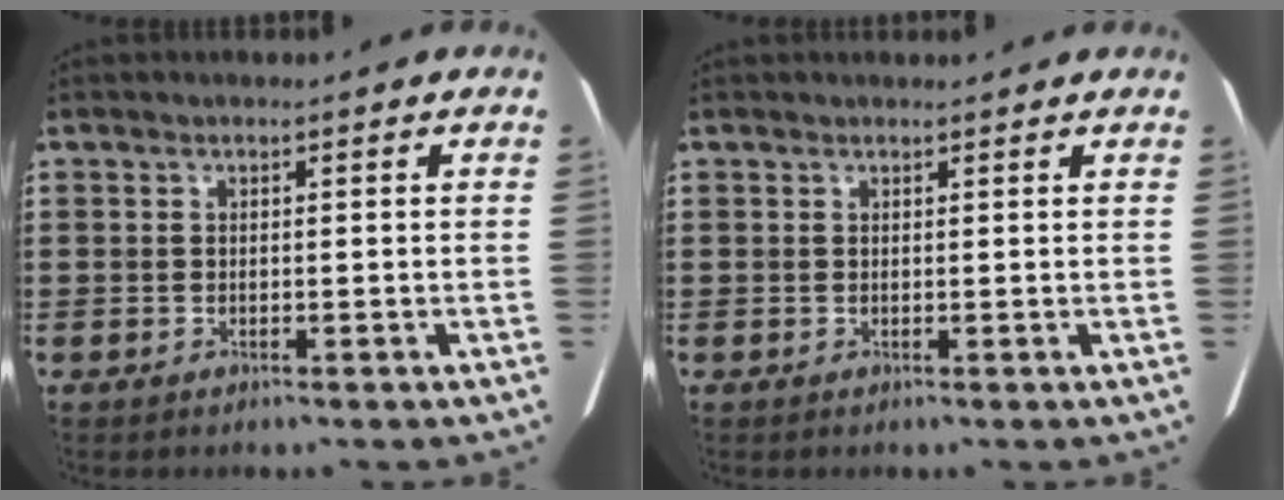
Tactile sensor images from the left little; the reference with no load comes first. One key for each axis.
{"total": 0.5, "fx": 0.5, "fy": 0.0, "fz": 0.2, "tx": 0.005, "ty": -0.002, "tz": 0.007}